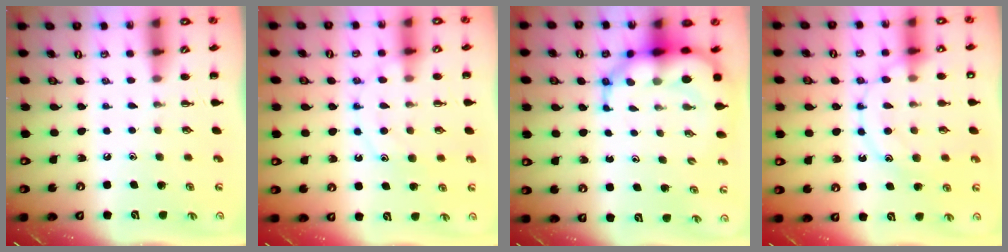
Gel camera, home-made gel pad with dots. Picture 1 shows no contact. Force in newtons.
{"total": 10.6, "press": 10.6, "slide": 0.7}
{"total": 9.3, "press": 8.9, "slide": 2.8}
{"total": 14.2, "press": 14.2, "slide": 0.9}